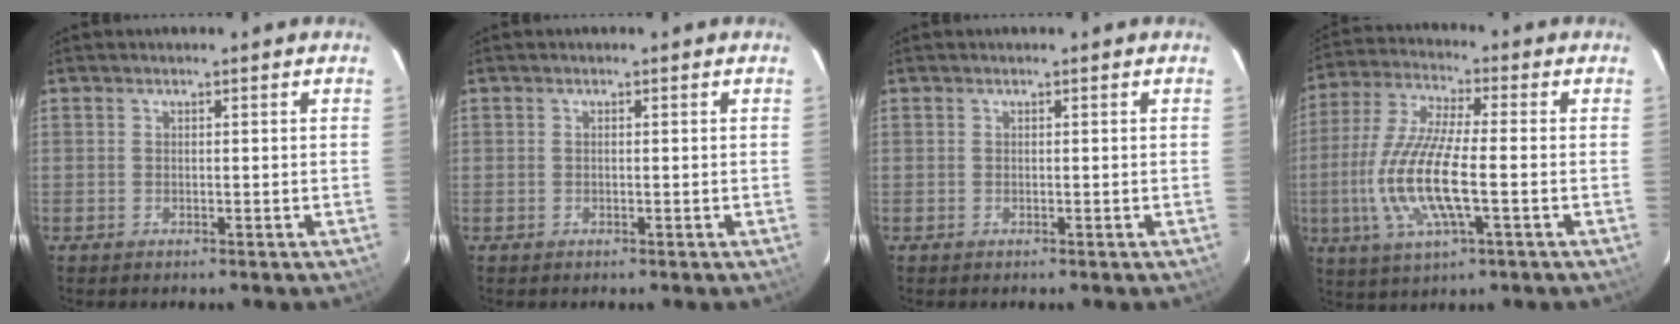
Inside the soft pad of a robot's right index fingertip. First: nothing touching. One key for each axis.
{"total": 0.0}
{"total": 0.0}
{"total": 14.7, "fx": -2.8, "fy": 3.5, "fz": 14.0, "tx": -0.293, "ty": -0.009, "tz": -0.056}